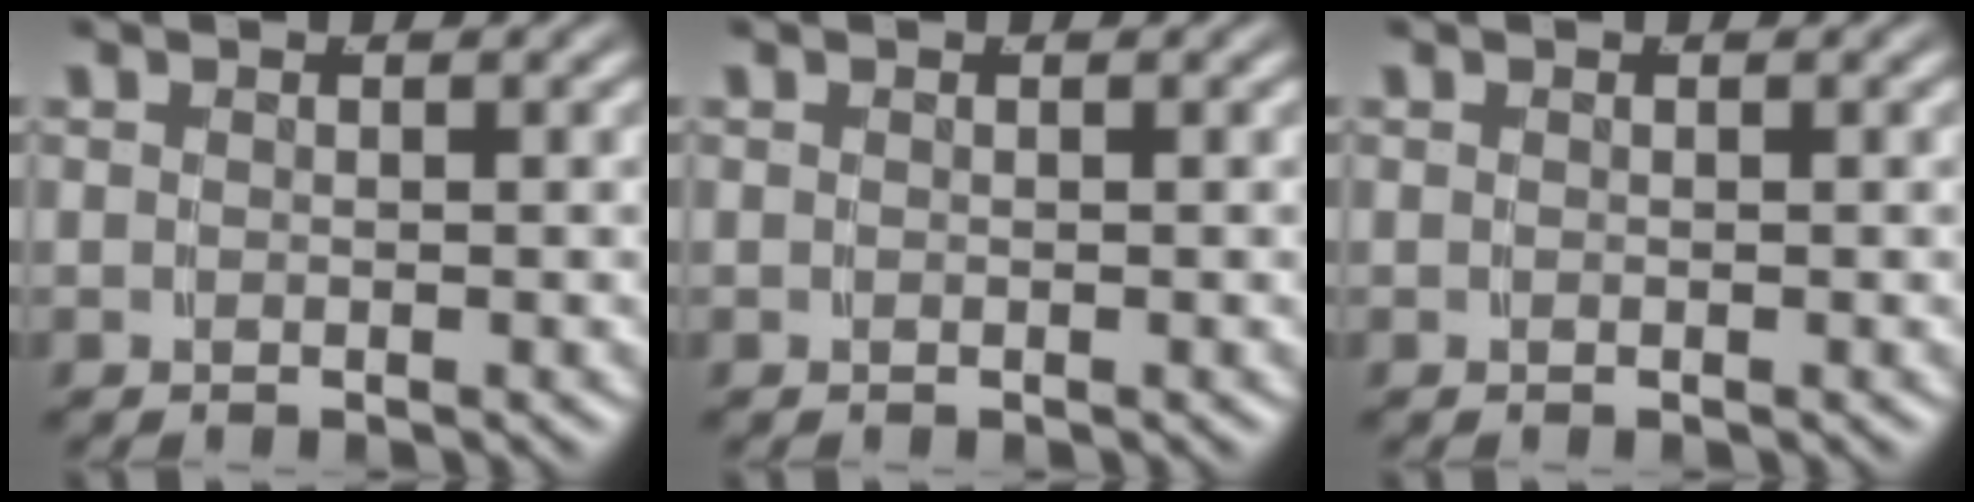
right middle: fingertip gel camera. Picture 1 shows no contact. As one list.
[{"total": 0.0}, {"total": 0.0}]